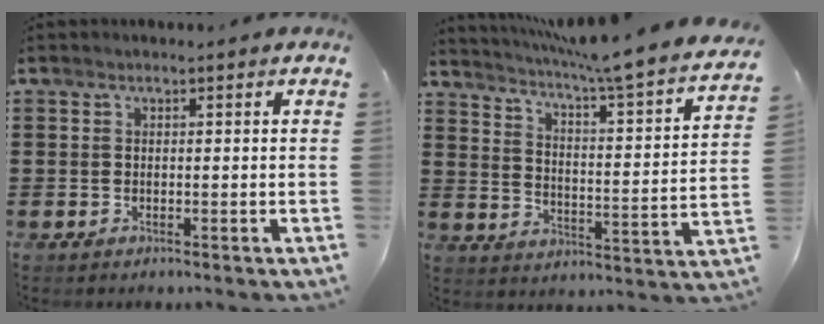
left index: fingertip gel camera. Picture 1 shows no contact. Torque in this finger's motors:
{"motor_torque": [0.27, -0.16, 0.57, 0.11]}